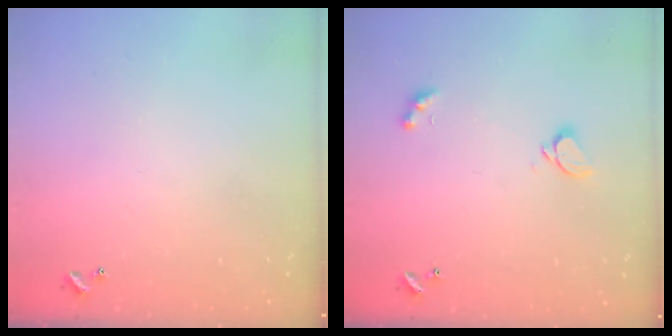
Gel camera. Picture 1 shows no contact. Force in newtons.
{"total": 1.8, "press": 1.6, "slide": 0.8}